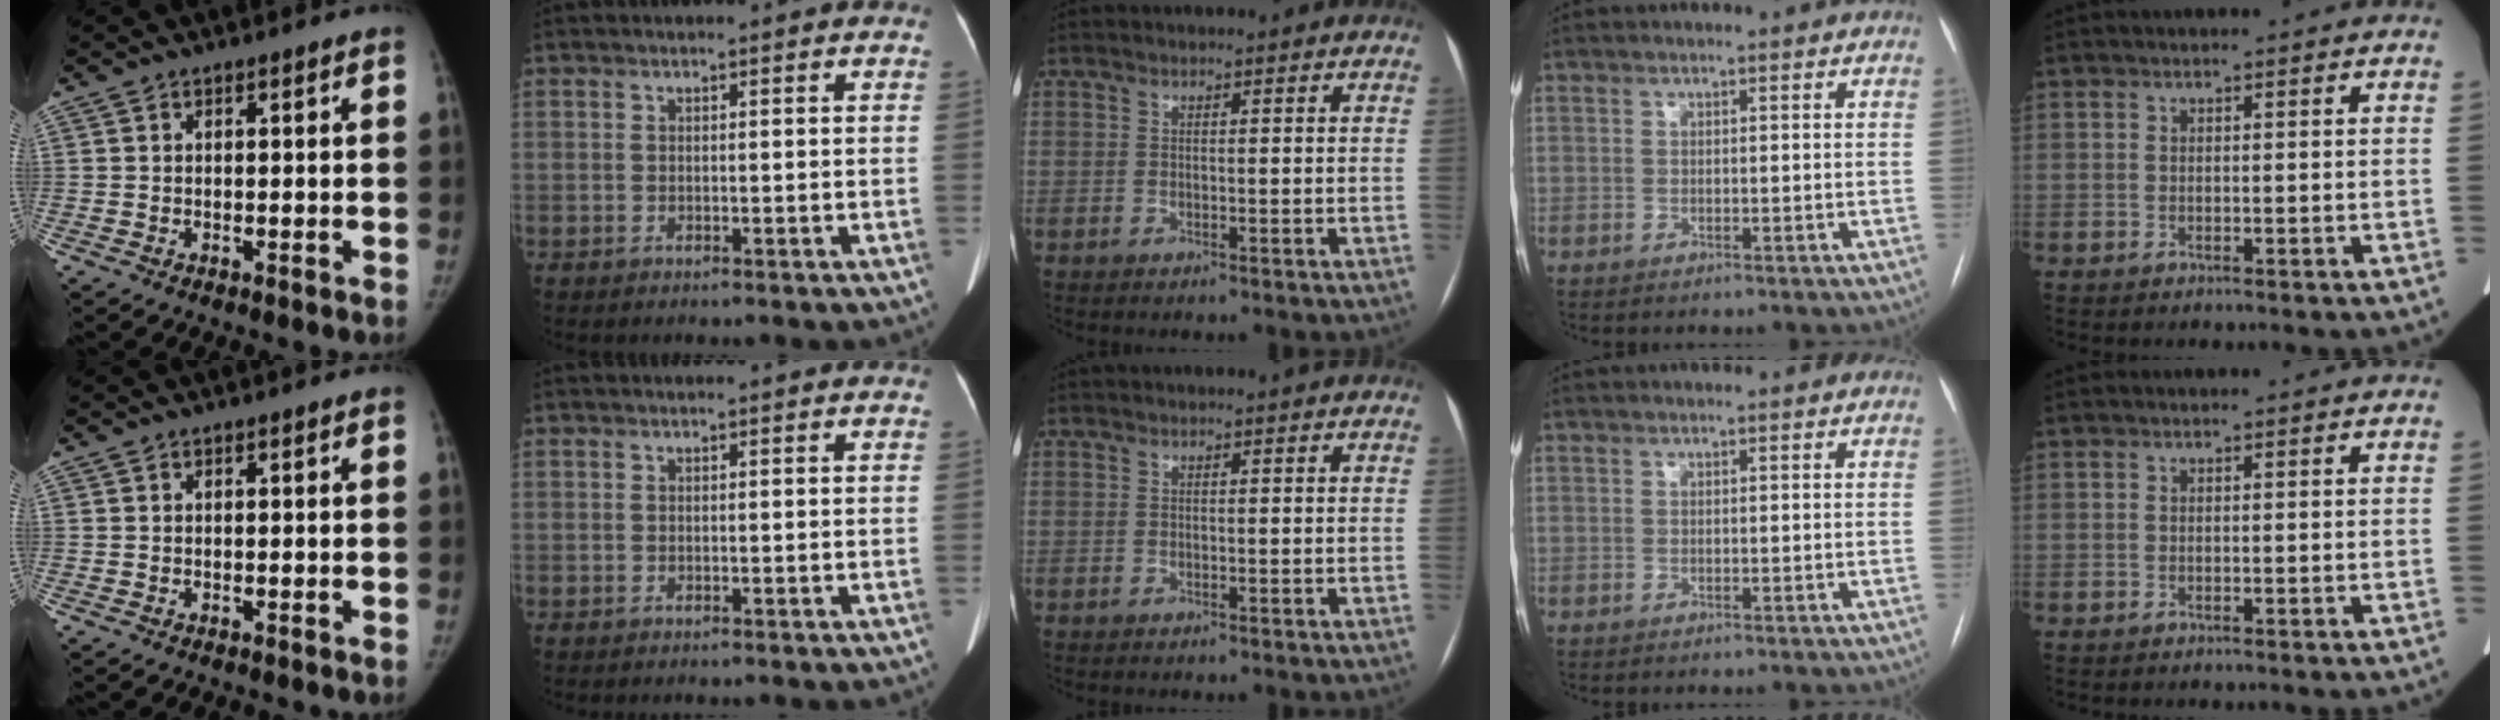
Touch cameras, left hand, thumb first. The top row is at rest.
{}